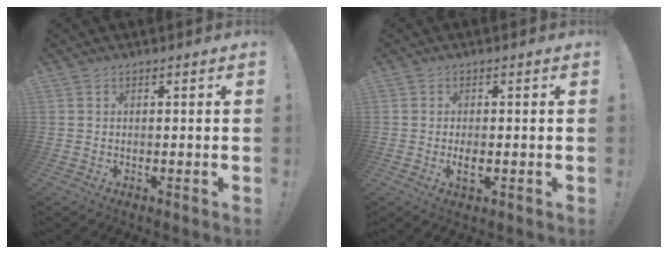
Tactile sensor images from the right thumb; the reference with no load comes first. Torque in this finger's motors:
{"motor_torque": [-0.04, 0.35, 0.49, -0.02, -0.04]}